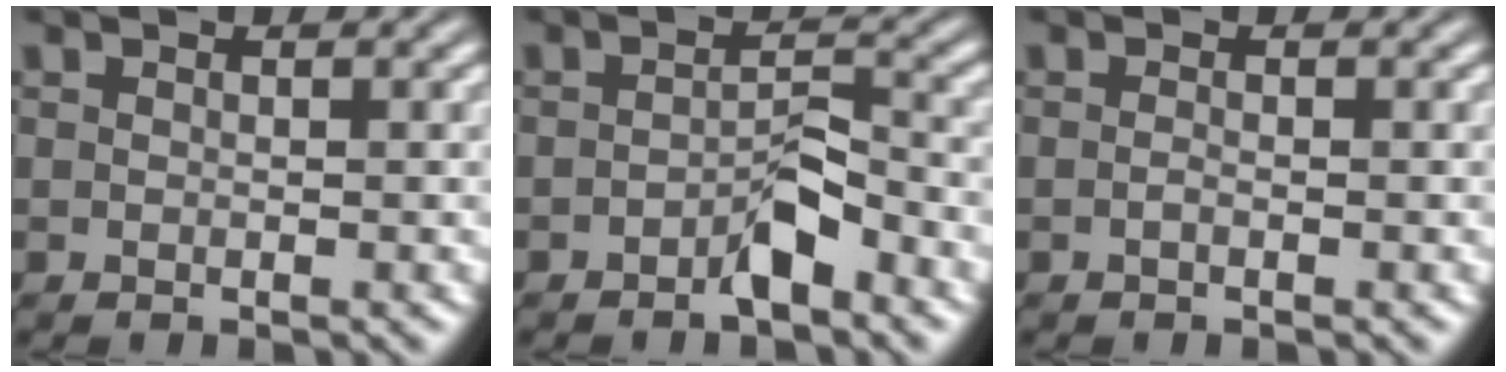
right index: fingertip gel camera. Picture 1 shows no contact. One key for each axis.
{"total": 2.3, "fx": -1.6, "fy": -0.1, "fz": 1.6, "tx": -0.008, "ty": -0.002, "tz": -0.026}
{"total": 0.7, "fx": -0.6, "fy": -0.3, "fz": 0.2, "tx": -0.008, "ty": -0.007, "tz": -0.008}